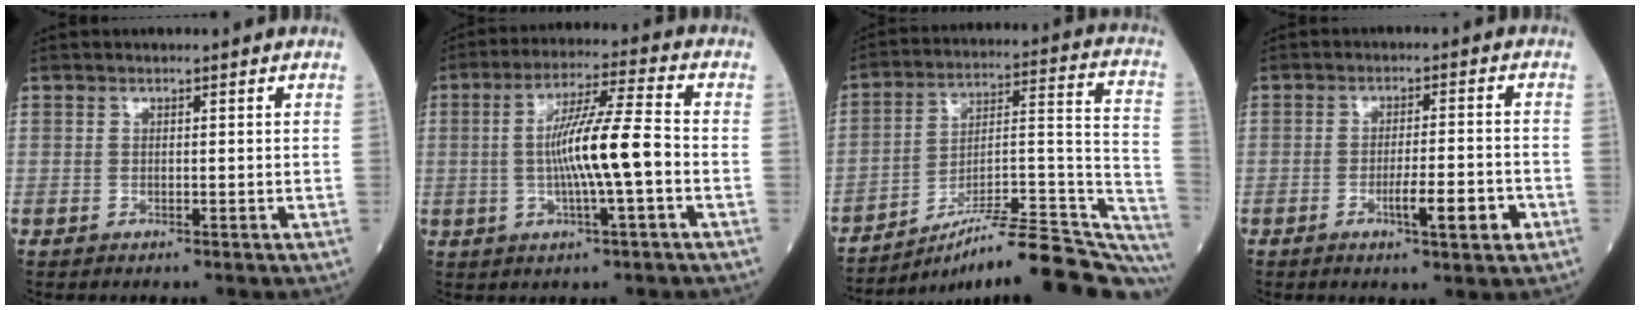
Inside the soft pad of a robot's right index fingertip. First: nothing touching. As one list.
[{"total": 10.4, "force": [-1.3, 0.1, 10.3], "torque": [-0.186, 0.008, -0.030]}, {"total": 24.4, "force": [-20.7, 2.1, 12.8], "torque": [-0.108, 0.027, -0.302]}, {"total": 6.4, "force": [-2.6, 0.6, 5.8], "torque": [-0.090, -0.004, -0.039]}]